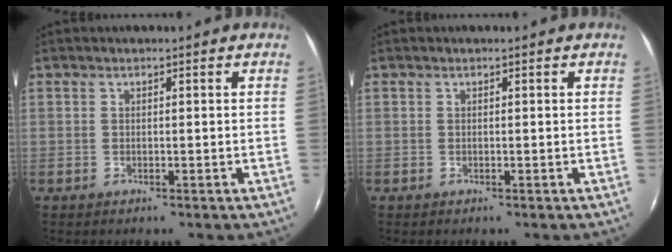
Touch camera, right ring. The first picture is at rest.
{"total": 0.0}